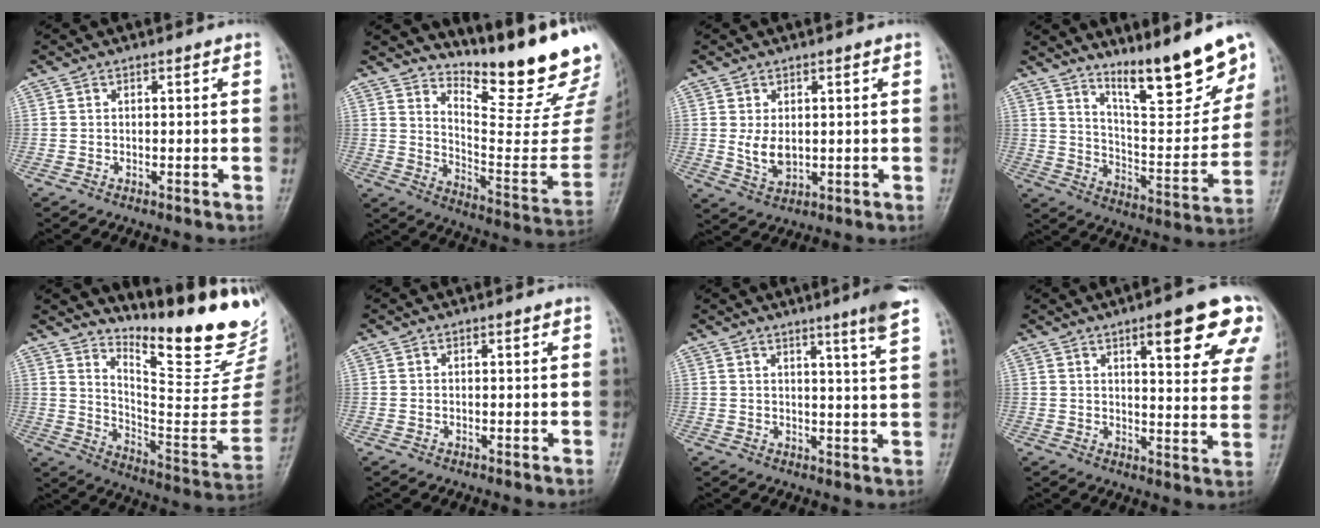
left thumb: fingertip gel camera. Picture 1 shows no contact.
{"total": 22.2, "force": [18.2, 4.4, 11.9], "torque": [-0.141, -0.162, 0.260]}
{"total": 4.5, "force": [0.5, 2.8, 3.5], "torque": [-0.054, -0.014, 0.018]}
{"total": 17.4, "force": [12.7, 3.5, 11.3], "torque": [-0.132, -0.087, 0.213]}
{"total": 24.4, "force": [19.4, 5.7, 13.7], "torque": [-0.162, -0.165, 0.272]}
{"total": 0.0}
{"total": 6.8, "force": [4.7, -0.5, 4.9], "torque": [-0.066, -0.027, 0.058]}
{"total": 15.9, "force": [8.6, 3.9, 12.8], "torque": [-0.133, -0.035, 0.108]}